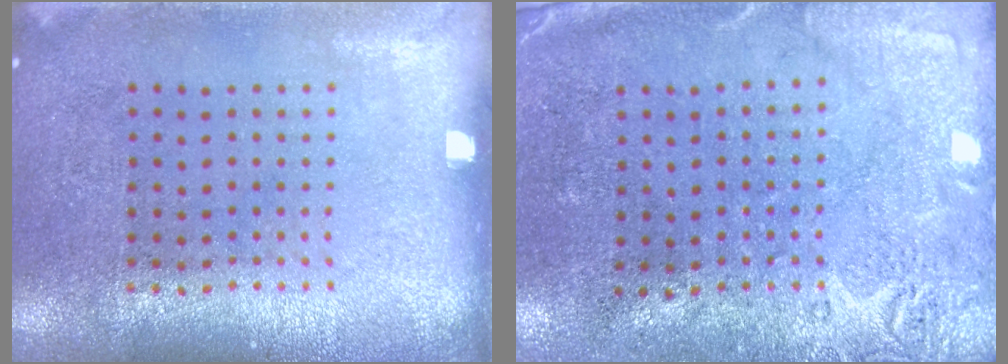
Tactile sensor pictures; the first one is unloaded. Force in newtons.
{"total": 2.7, "press": 2.2, "slide": 1.6}